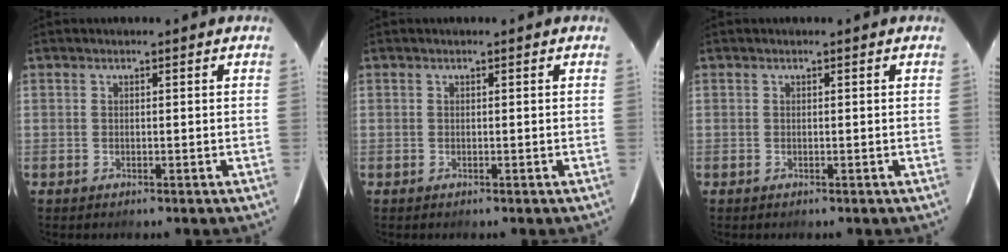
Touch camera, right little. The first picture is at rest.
{"total": 0.0}
{"total": 0.0}